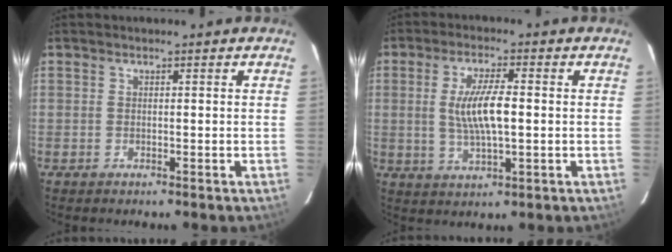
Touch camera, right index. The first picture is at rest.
{"total": 8.1, "force": [0.2, 2.1, 7.9], "torque": [-0.150, -0.002, 0.007]}